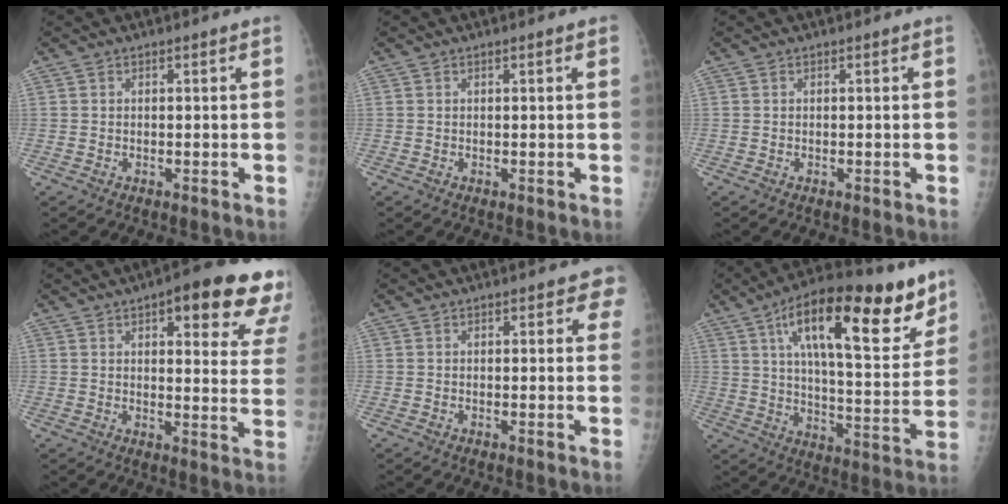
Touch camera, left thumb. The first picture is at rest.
{"total": 1.0, "force": [0.6, 0.3, 0.8], "torque": [-0.012, 0.000, 0.006]}
{"total": 0.0}
{"total": 18.4, "force": [11.1, 5.6, 13.6], "torque": [-0.131, -0.037, 0.122]}
{"total": 3.1, "force": [1.7, 1.6, 2.1], "torque": [0.004, -0.002, 0.010]}
{"total": 26.0, "force": [13.7, 9.1, 20.2], "torque": [-0.276, -0.027, 0.214]}